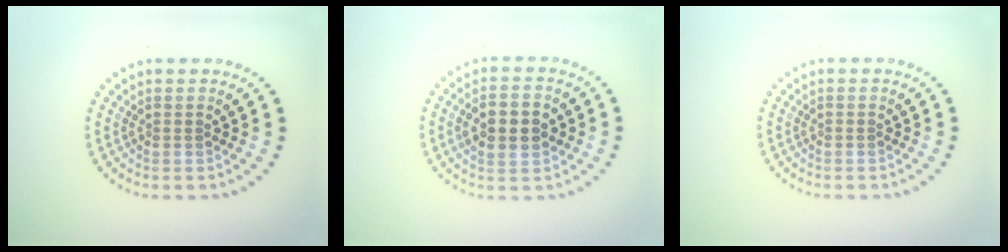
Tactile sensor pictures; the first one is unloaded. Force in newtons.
{"total": 3.9, "press": 3.9, "slide": 0.2}
{"total": 0.0}